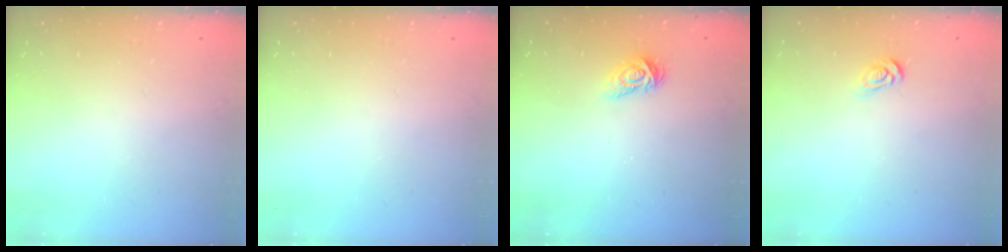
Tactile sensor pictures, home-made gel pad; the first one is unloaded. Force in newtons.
{"total": 0.0}
{"total": 3.9, "press": 3.9, "slide": 0.6}
{"total": 4.3, "press": 4.2, "slide": 0.4}